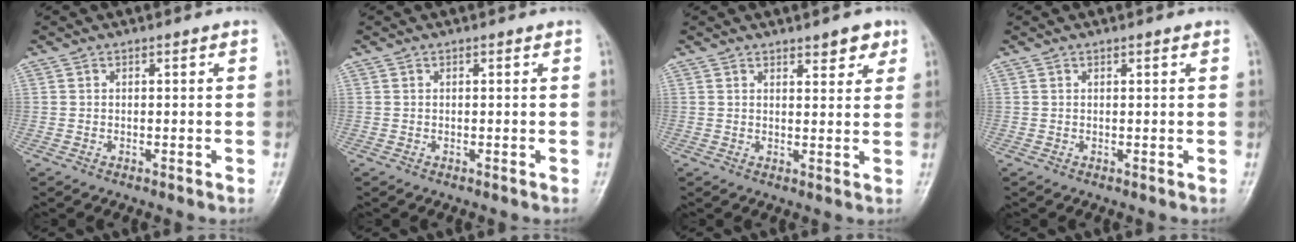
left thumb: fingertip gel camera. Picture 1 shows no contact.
{"total": 0.0}
{"total": 4.2, "force": [2.8, 1.7, 2.6], "torque": [-0.014, -0.014, 0.035]}
{"total": 0.6, "force": [0.4, 0.1, 0.5], "torque": [-0.006, 0.000, 0.005]}